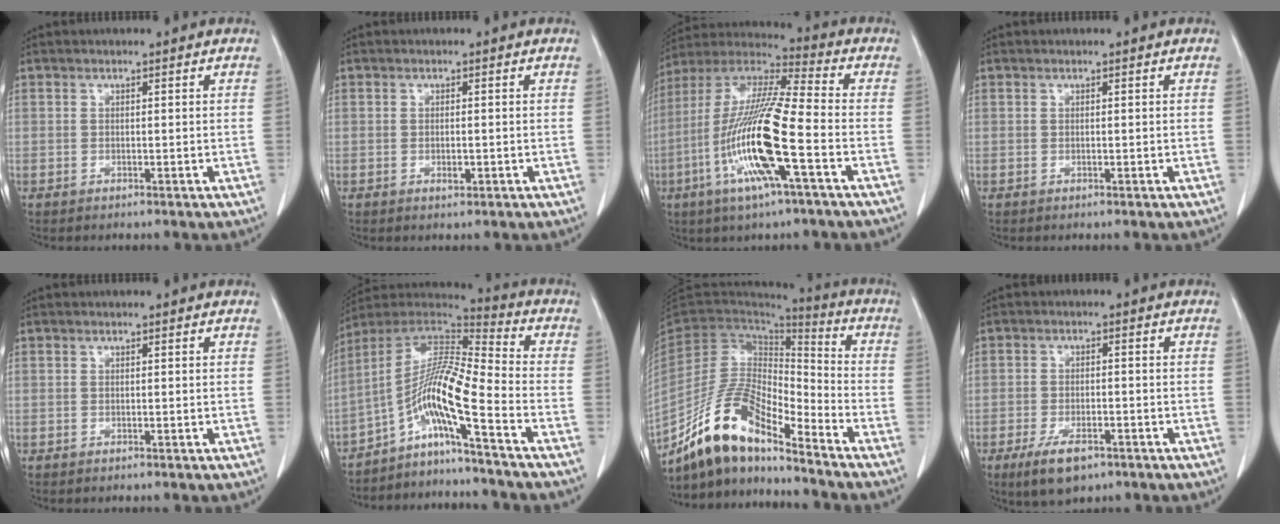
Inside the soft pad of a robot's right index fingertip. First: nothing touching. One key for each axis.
{"total": 1.7, "fx": -0.5, "fy": 0.9, "fz": 1.4, "tx": -0.027, "ty": 0.000, "tz": -0.004}
{"total": 18.7, "fx": -5.7, "fy": 1.6, "fz": 17.7, "tx": -0.366, "ty": -0.014, "tz": -0.112}
{"total": 0.0}
{"total": 0.0}
{"total": 12.9, "fx": -6.5, "fy": -0.2, "fz": 11.1, "tx": -0.215, "ty": 0.011, "tz": -0.121}
{"total": 16.5, "fx": -13.0, "fy": 4.3, "fz": 9.1, "tx": -0.175, "ty": 0.011, "tz": -0.243}
{"total": 7.2, "fx": -4.3, "fy": 3.1, "fz": 4.8, "tx": -0.095, "ty": -0.009, "tz": -0.068}